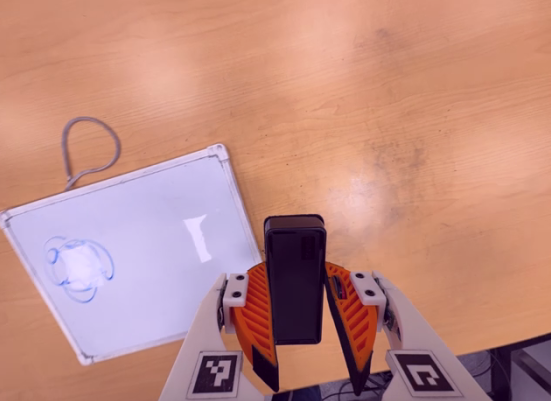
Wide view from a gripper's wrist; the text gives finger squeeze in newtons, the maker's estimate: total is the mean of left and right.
{"total": 5.5, "left": 5.0, "right": 5.9}